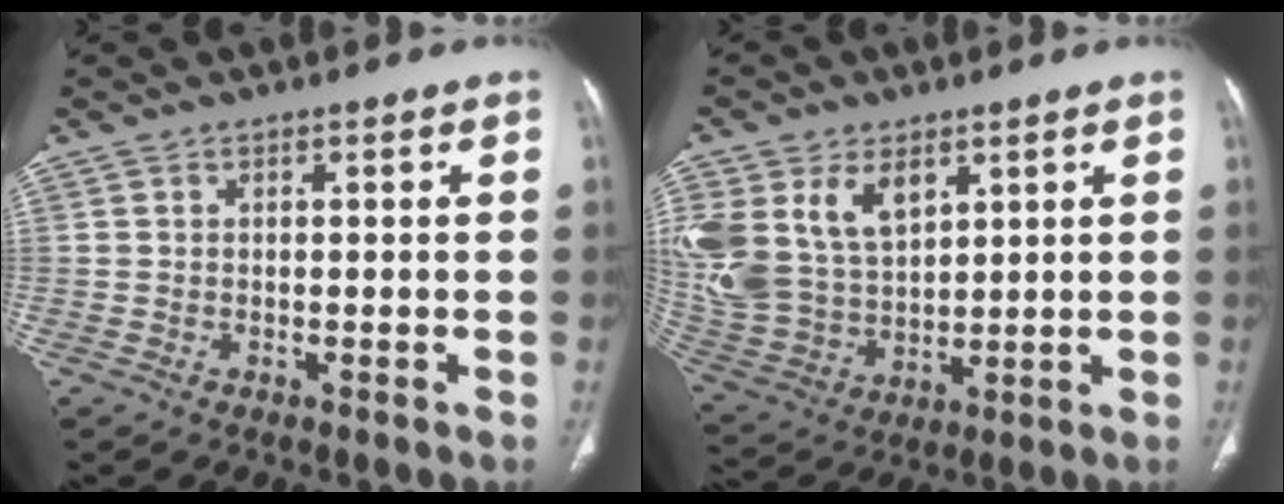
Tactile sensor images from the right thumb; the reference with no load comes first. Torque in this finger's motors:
{"motor_torque": [-0.46, 0.88, 0.58, 0.63, 0.14]}